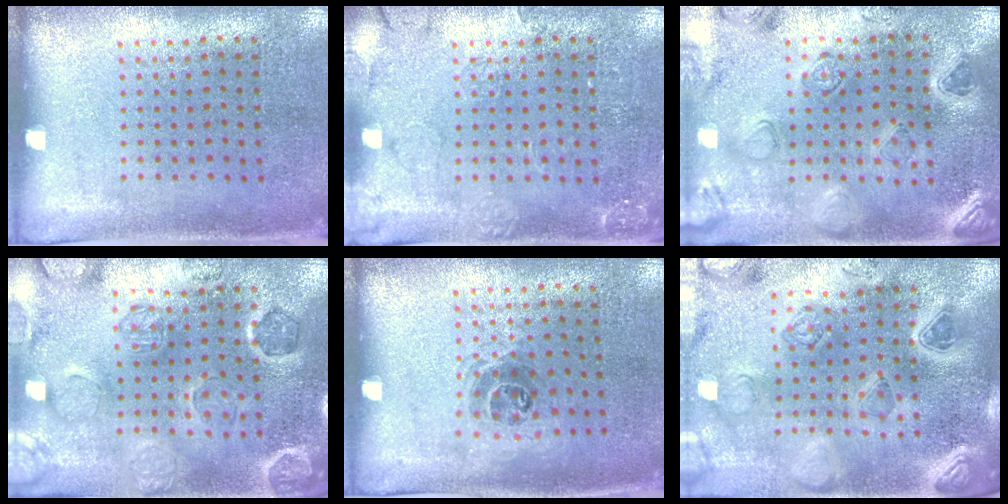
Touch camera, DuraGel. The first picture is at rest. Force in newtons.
{"total": 2.4, "press": 2.4, "slide": 0.4}
{"total": 2.2, "press": 2.2, "slide": 0.2}
{"total": 1.6, "press": 1.6, "slide": 0.2}
{"total": 1.0, "press": 0.7, "slide": 0.6}
{"total": 4.6, "press": 4.0, "slide": 2.2}